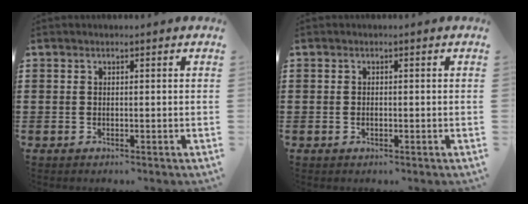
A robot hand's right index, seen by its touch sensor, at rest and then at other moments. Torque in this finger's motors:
{"motor_torque": [-0.39, 1.75, -0.03, 0.00]}